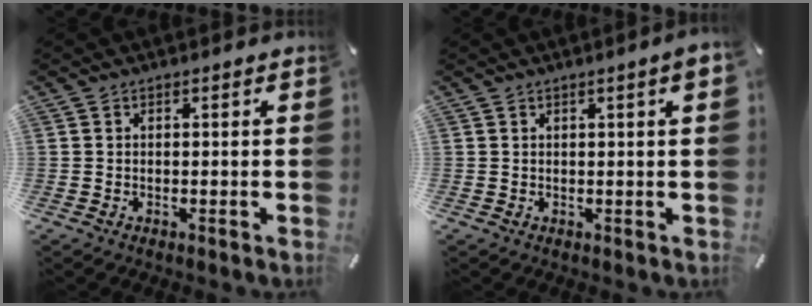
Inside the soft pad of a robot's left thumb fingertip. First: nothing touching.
{"total": 2.8, "force": [0.8, 0.2, 2.7], "torque": [-0.049, 0.000, 0.013]}